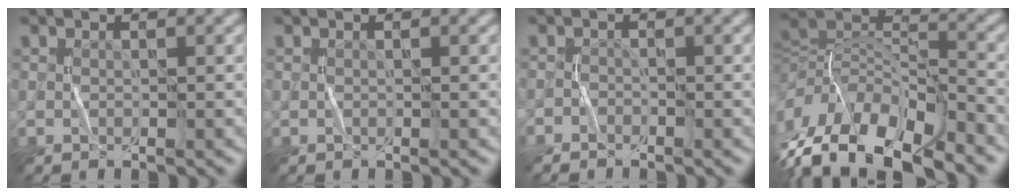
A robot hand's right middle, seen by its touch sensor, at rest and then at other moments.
{"total": 0.0}
{"total": 1.1, "force": [-1.0, 0.3, -0.1], "torque": [0.002, 0.002, -0.021]}
{"total": 12.8, "force": [-7.5, 5.0, 9.1], "torque": [-0.181, 0.007, -0.138]}